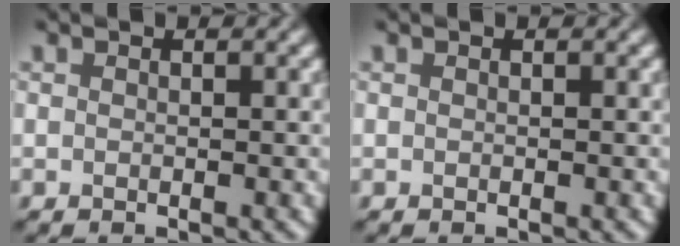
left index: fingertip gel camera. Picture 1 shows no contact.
{"total": 0.0}